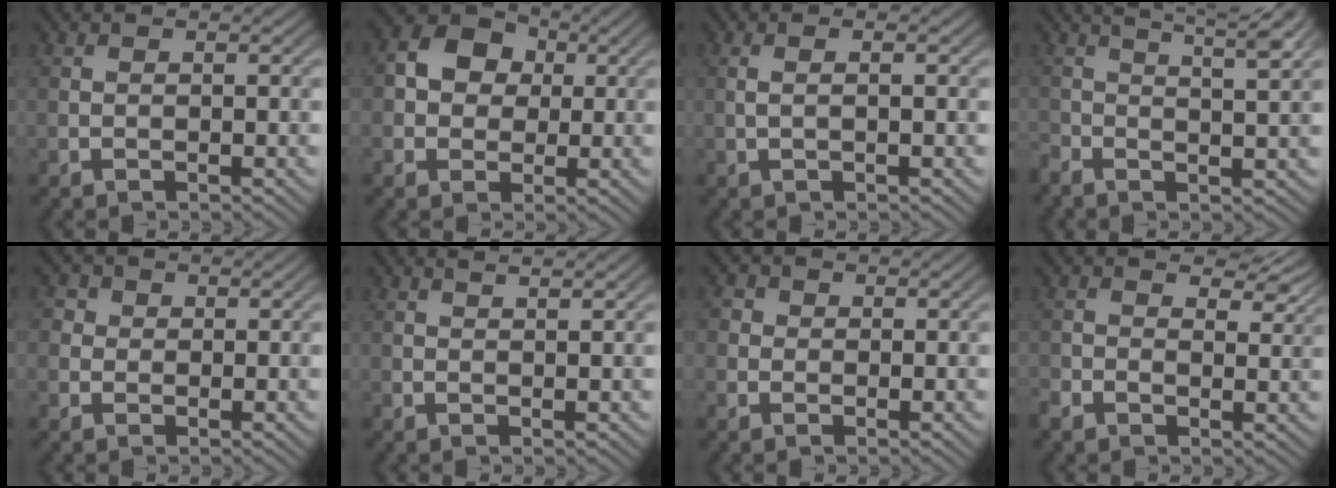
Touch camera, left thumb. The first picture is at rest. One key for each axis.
{"total": 7.0, "fx": 1.2, "fy": 5.8, "fz": 3.8, "tx": -0.085, "ty": 0.018, "tz": 0.004}
{"total": 1.2, "fx": 0.1, "fy": 0.1, "fz": 1.2, "tx": -0.023, "ty": 0.002, "tz": 0.001}
{"total": 7.0, "fx": 3.5, "fy": 1.6, "fz": 5.9, "tx": -0.089, "ty": 0.029, "tz": 0.031}
{"total": 2.3, "fx": 0.5, "fy": 2.1, "fz": 0.7, "tx": -0.022, "ty": 0.004, "tz": -0.002}
{"total": 1.0, "fx": 0.9, "fy": 0.0, "fz": 0.5, "tx": -0.014, "ty": -0.001, "tz": 0.012}
{"total": 2.0, "fx": 0.3, "fy": 1.9, "fz": 0.6, "tx": -0.018, "ty": 0.004, "tz": -0.004}
{"total": 4.7, "fx": 1.3, "fy": 3.2, "fz": 3.1, "tx": -0.056, "ty": -0.007, "tz": 0.014}